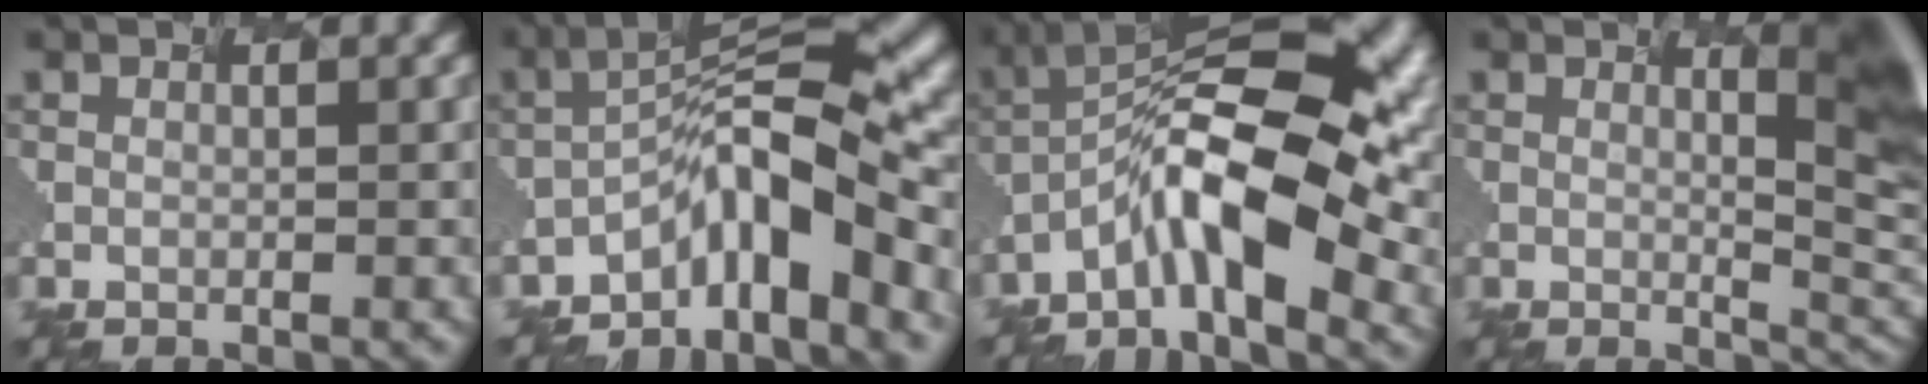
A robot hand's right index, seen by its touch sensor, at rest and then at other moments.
{"total": 7.2, "force": [-5.1, 0.8, 4.9], "torque": [-0.089, 0.011, -0.091]}
{"total": 11.6, "force": [-4.5, 3.7, 10.0], "torque": [-0.179, 0.010, -0.075]}
{"total": 7.9, "force": [2.3, 1.9, 7.3], "torque": [-0.064, 0.010, 0.036]}